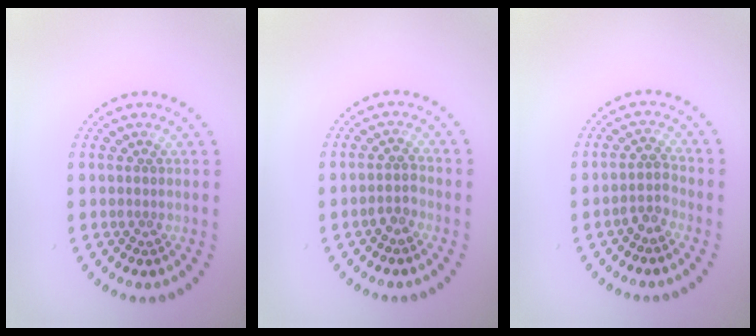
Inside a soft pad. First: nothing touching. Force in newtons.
{"total": 1.5, "press": 1.3, "slide": 0.7}
{"total": 1.7, "press": 1.4, "slide": 1.1}